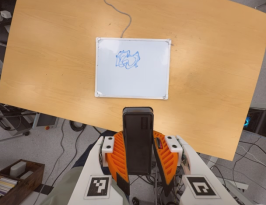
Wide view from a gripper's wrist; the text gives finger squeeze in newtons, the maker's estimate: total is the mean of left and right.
{"total": 9.2, "left": 7.1, "right": 11.2}